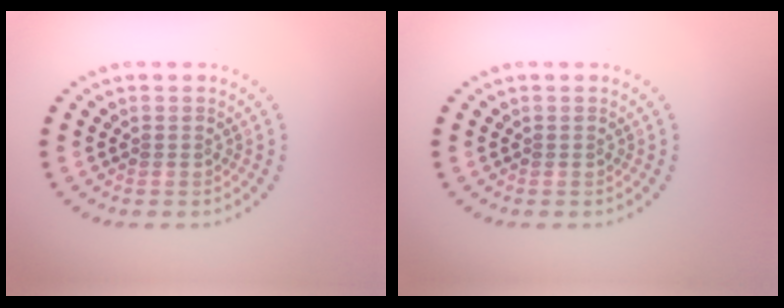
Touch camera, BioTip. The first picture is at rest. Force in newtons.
{"total": 0.0}